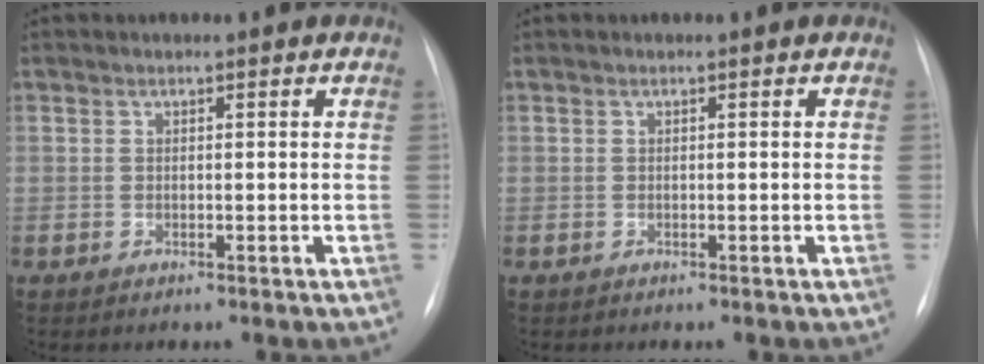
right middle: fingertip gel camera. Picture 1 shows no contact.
{"total": 0.0}